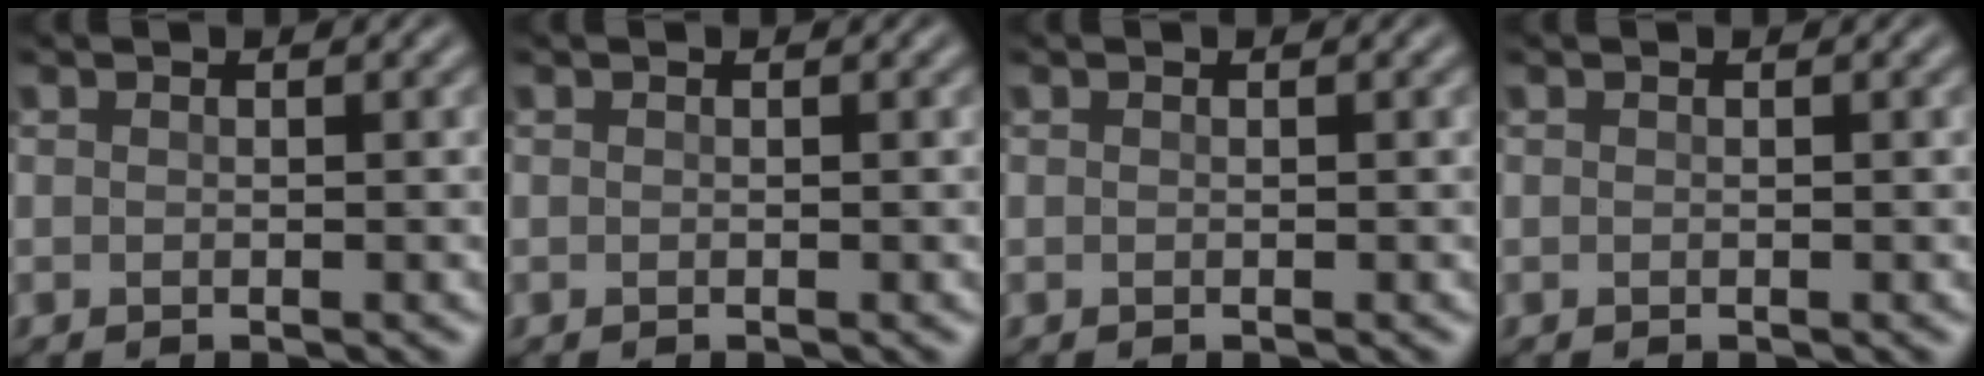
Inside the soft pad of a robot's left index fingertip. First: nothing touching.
{"total": 0.0}
{"total": 0.0}
{"total": 0.0}